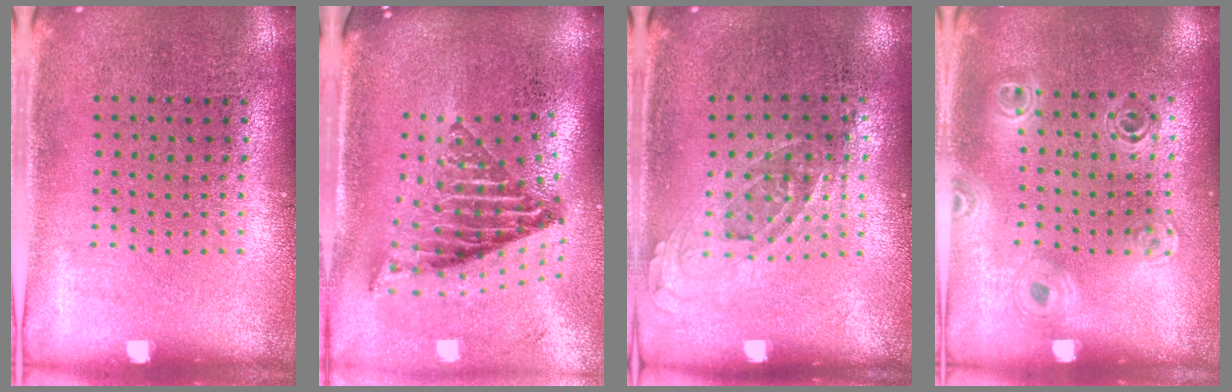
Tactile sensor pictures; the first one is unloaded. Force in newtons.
{"total": 2.1, "press": 1.5, "slide": 1.6}
{"total": 0.7, "press": 0.7, "slide": 0.3}
{"total": 1.2, "press": 1.2, "slide": 0.3}